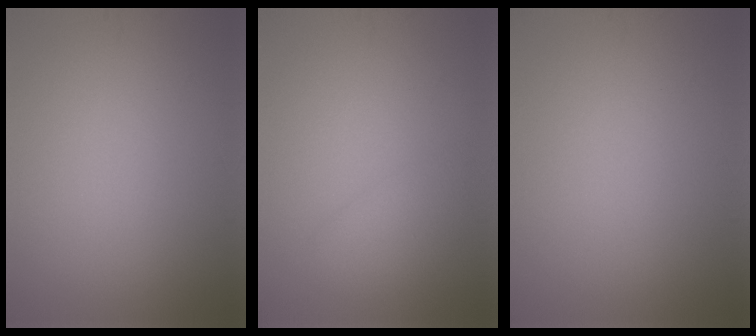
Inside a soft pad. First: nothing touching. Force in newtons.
{"total": 2.0, "press": 2.0, "slide": 0.2}
{"total": 0.0}